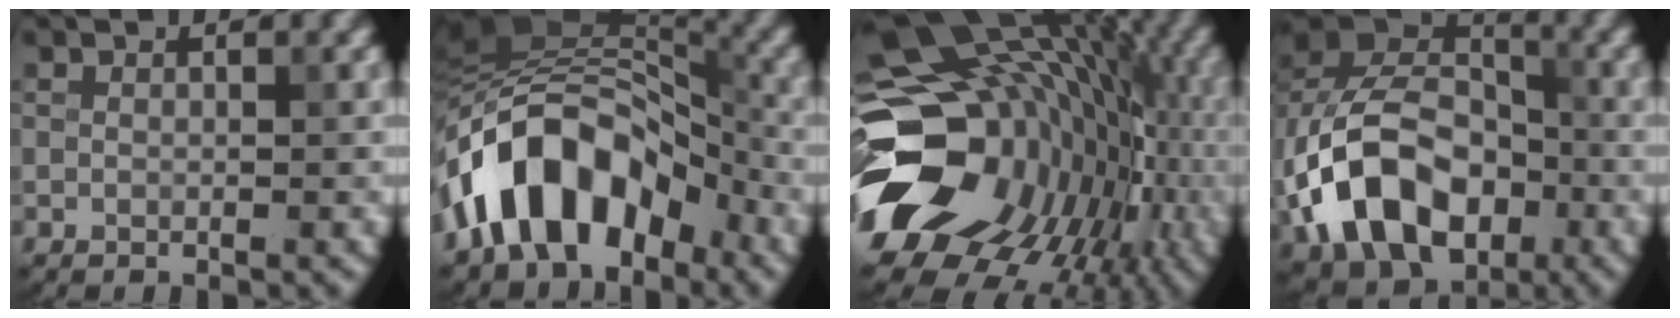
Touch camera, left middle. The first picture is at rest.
{"total": 11.7, "force": [-5.0, 7.0, 7.9], "torque": [-0.116, 0.027, -0.097]}
{"total": 21.8, "force": [-3.2, 17.3, 12.9], "torque": [-0.202, -0.018, -0.063]}
{"total": 13.0, "force": [-4.1, 8.8, 8.6], "torque": [-0.168, 0.008, -0.086]}